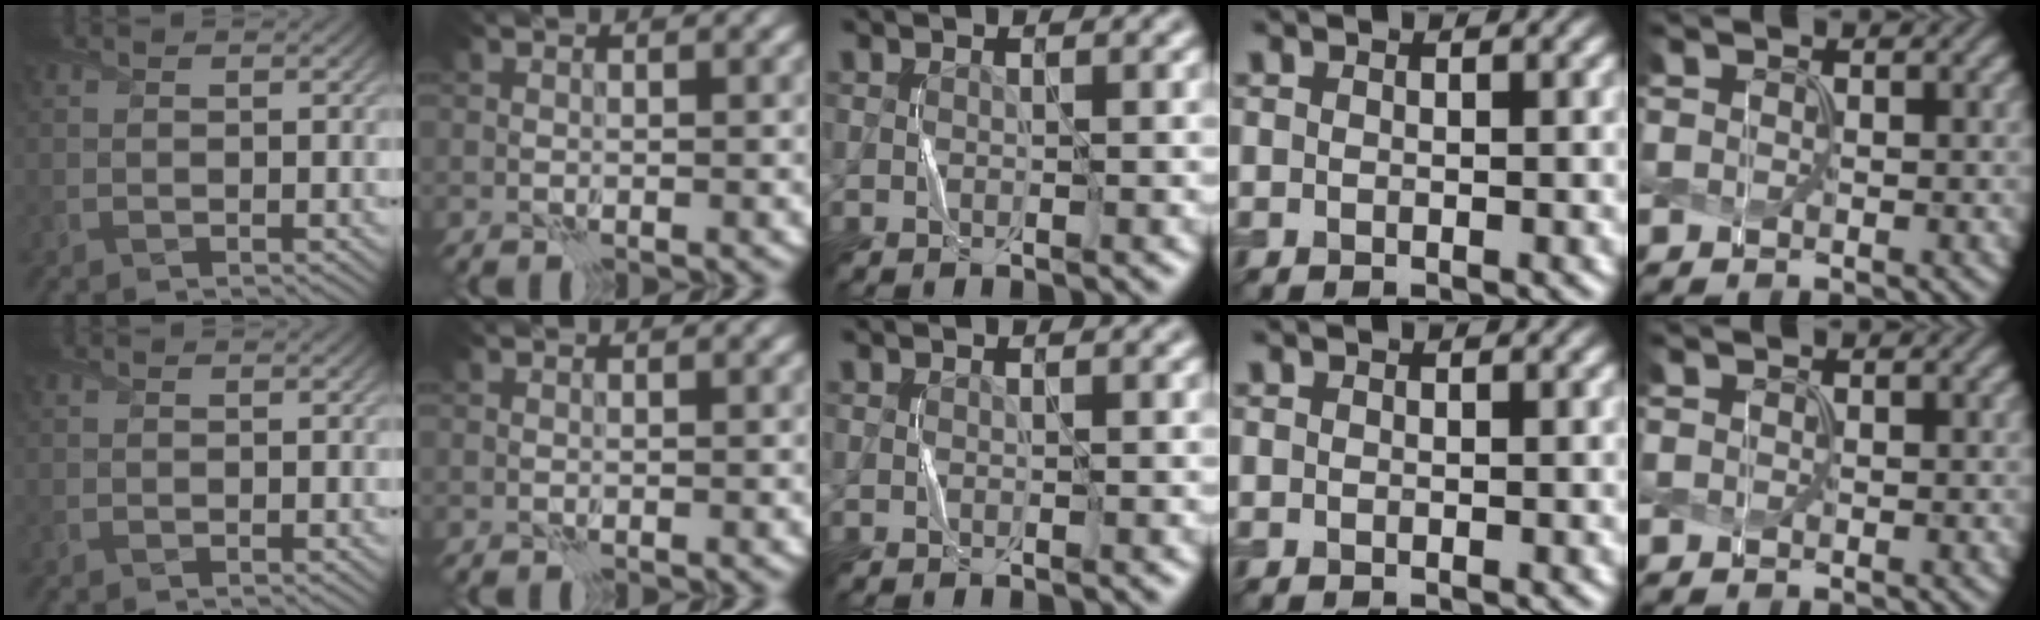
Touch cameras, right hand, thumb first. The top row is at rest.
{}